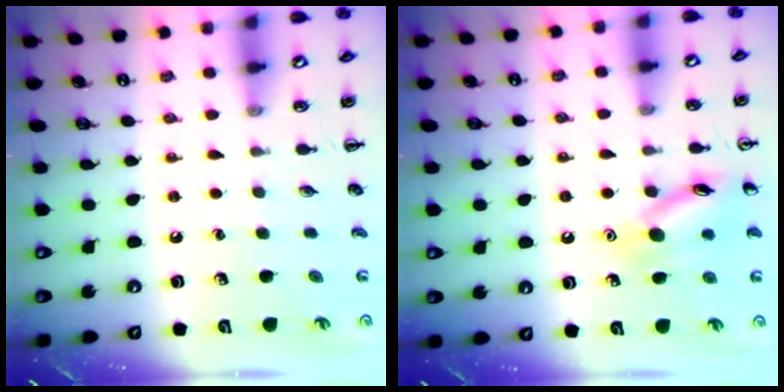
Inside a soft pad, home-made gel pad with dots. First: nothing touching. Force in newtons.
{"total": 12.2, "press": 12.2, "slide": 0.9}